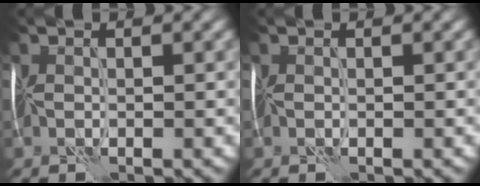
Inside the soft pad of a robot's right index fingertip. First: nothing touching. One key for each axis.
{"total": 0.0}